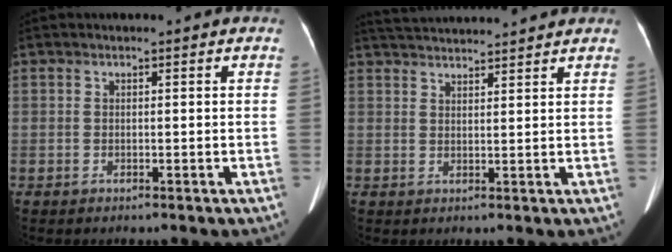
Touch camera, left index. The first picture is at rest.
{"total": 9.0, "force": [8.6, 0.1, 2.7], "torque": [-0.053, 0.030, 0.130]}